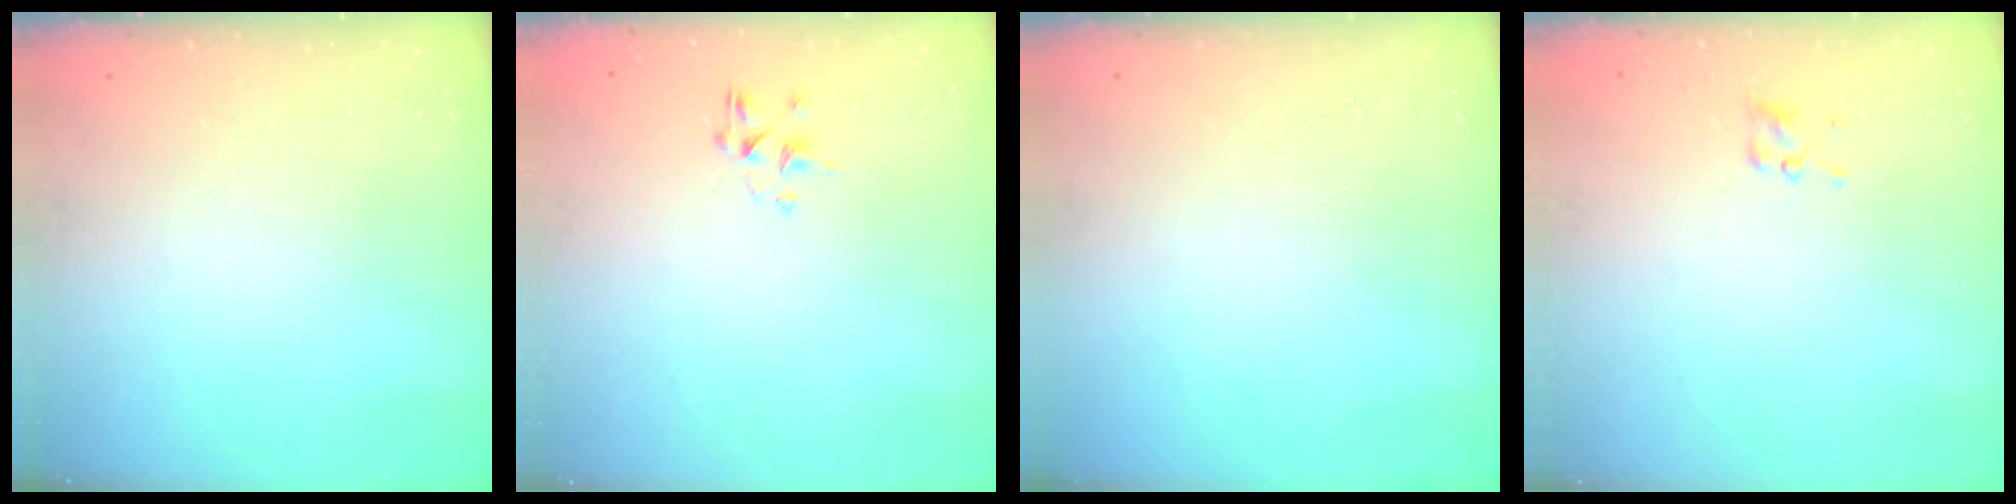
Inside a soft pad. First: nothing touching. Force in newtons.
{"total": 1.5, "press": 1.4, "slide": 0.7}
{"total": 0.0}
{"total": 1.8, "press": 1.6, "slide": 0.8}